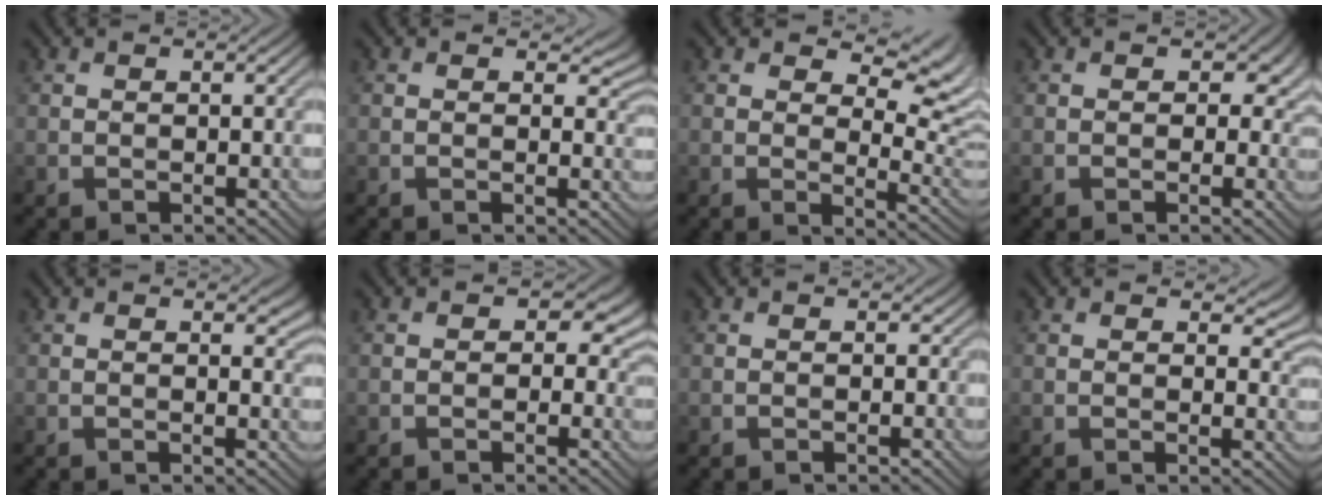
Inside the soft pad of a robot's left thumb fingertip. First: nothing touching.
{"total": 3.9, "force": [2.0, 2.3, 2.4], "torque": [-0.034, -0.005, 0.025]}
{"total": 10.5, "force": [4.7, 5.1, 7.9], "torque": [-0.120, 0.000, 0.072]}
{"total": 4.4, "force": [1.0, 3.2, 2.9], "torque": [-0.038, -0.003, 0.002]}
{"total": 2.3, "force": [1.1, 1.2, 1.6], "torque": [-0.022, -0.006, 0.014]}
{"total": 4.9, "force": [0.9, 3.5, 3.2], "torque": [-0.037, -0.001, -0.001]}
{"total": 0.0}
{"total": 4.7, "force": [2.5, 2.7, 3.0], "torque": [-0.043, -0.005, 0.036]}